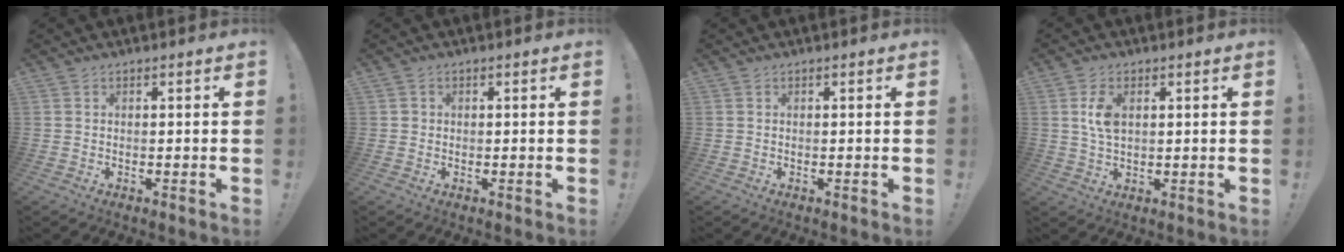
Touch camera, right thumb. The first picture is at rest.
{"total": 0.7, "force": [0.1, 0.7, 0.1], "torque": [-0.003, 0.004, 0.002]}
{"total": 0.0}
{"total": 6.0, "force": [1.7, 3.4, 4.6], "torque": [-0.075, -0.005, 0.026]}